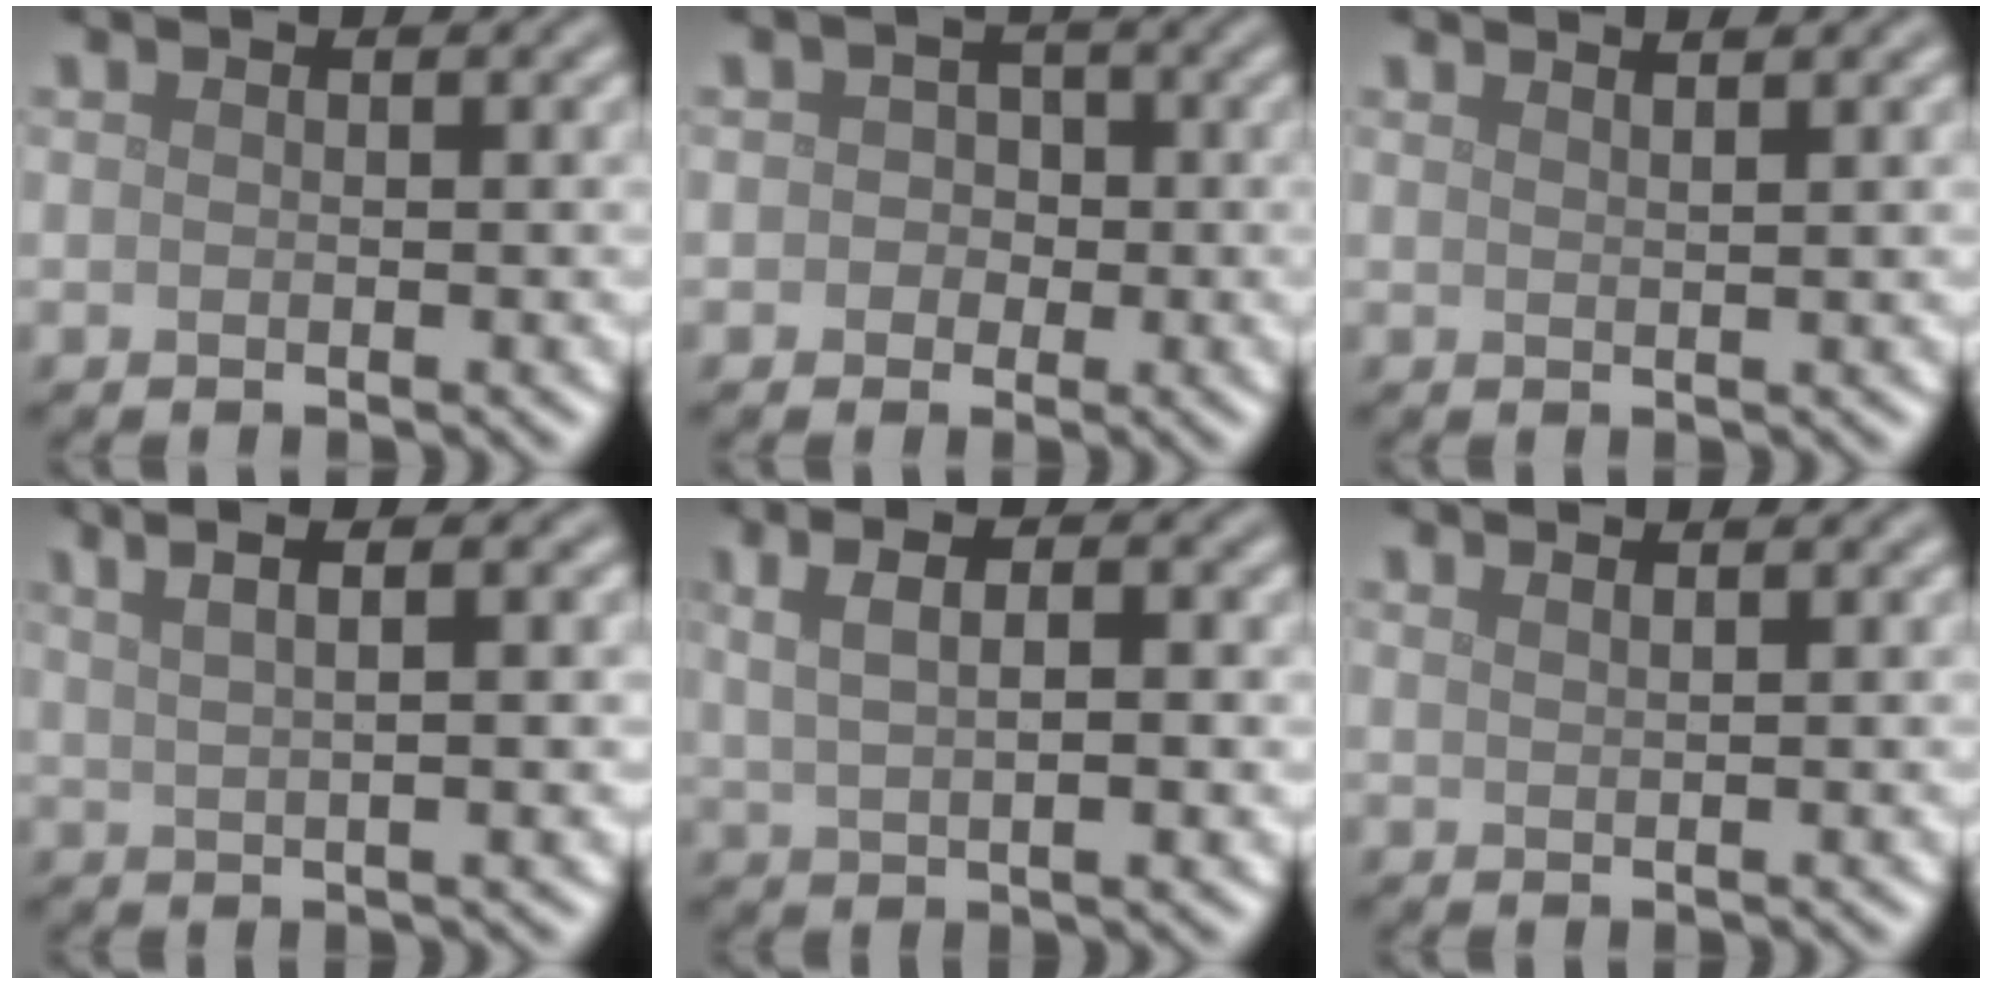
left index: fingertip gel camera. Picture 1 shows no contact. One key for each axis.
{"total": 1.8, "fx": -0.1, "fy": 1.7, "fz": 0.6, "tx": 0.013, "ty": 0.006, "tz": -0.013}
{"total": 2.4, "fx": 1.8, "fy": 0.8, "fz": 1.2, "tx": 0.008, "ty": 0.008, "tz": 0.000}
{"total": 6.3, "fx": 3.3, "fy": 2.3, "fz": 4.8, "tx": -0.058, "ty": 0.024, "tz": 0.026}
{"total": 5.5, "fx": 1.8, "fy": 2.1, "fz": 4.7, "tx": -0.075, "ty": 0.010, "tz": 0.021}
{"total": 1.5, "fx": 1.1, "fy": 0.6, "fz": 0.9, "tx": 0.002, "ty": -0.002, "tz": 0.002}